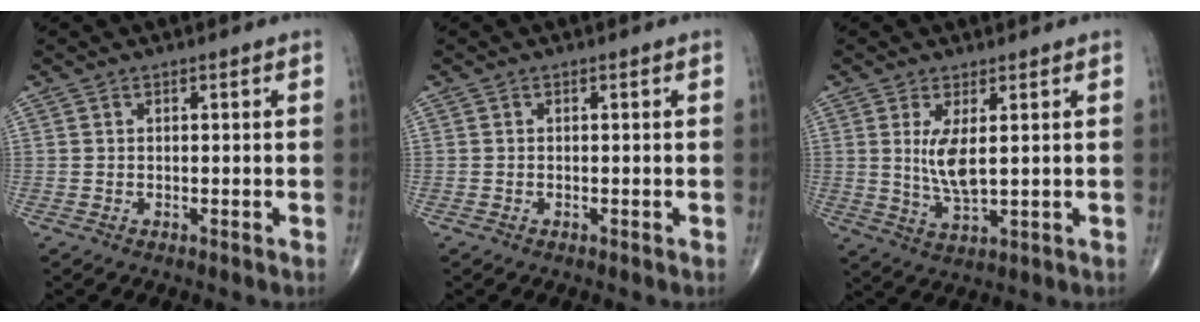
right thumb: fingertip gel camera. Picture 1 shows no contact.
{"total": 0.0}
{"total": 6.2, "force": [1.3, 2.0, 5.8], "torque": [-0.116, -0.025, 0.034]}